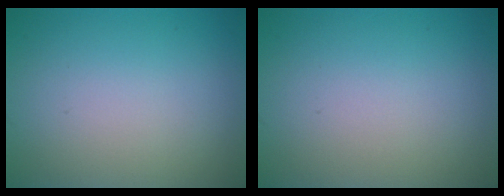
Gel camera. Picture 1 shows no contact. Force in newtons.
{"total": 0.0}